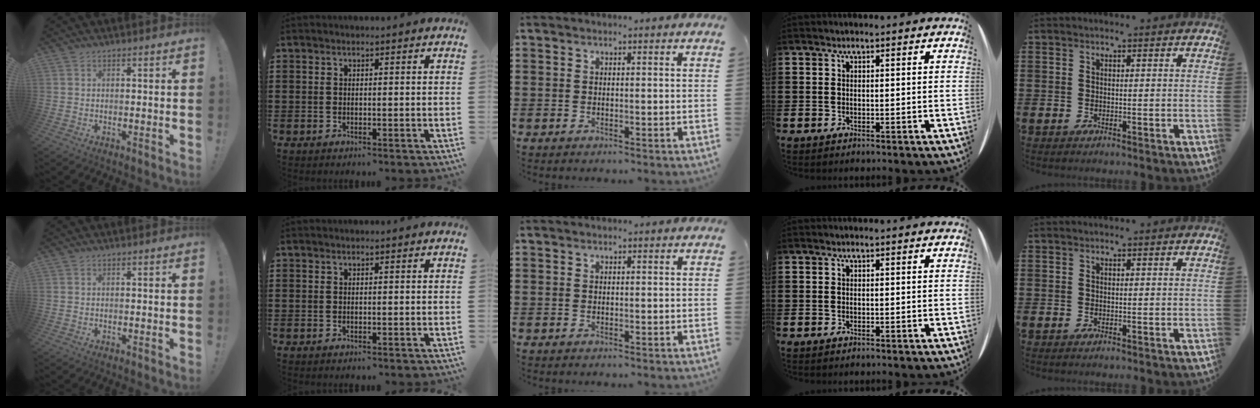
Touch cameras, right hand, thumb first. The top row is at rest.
{}